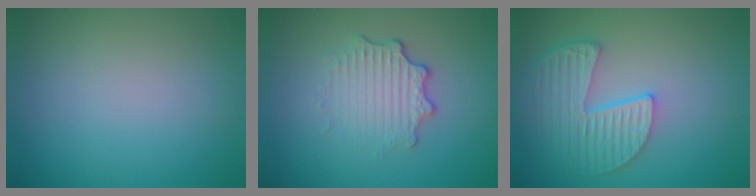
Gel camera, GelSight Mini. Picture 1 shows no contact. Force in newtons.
{"total": 3.4, "press": 2.6, "slide": 2.2}
{"total": 5.3, "press": 4.3, "slide": 3.1}